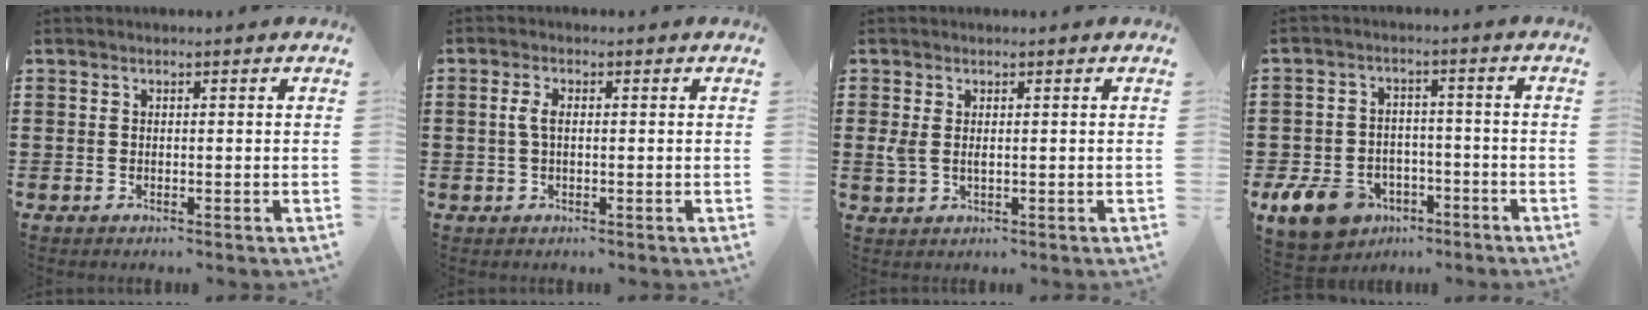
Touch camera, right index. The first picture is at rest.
{"total": 2.5, "force": [0.1, 1.1, 2.3], "torque": [-0.059, -0.001, -0.005]}
{"total": 1.9, "force": [0.3, 0.9, 1.6], "torque": [-0.042, 0.002, 0.003]}
{"total": 7.9, "force": [-4.8, 5.1, 3.7], "torque": [-0.112, 0.012, -0.096]}